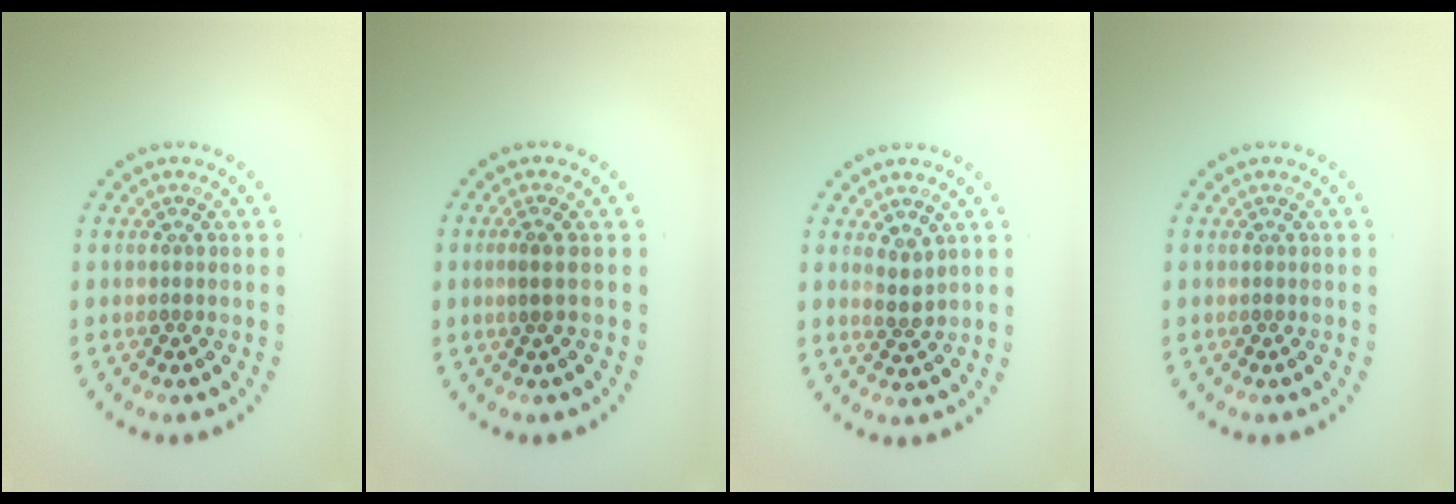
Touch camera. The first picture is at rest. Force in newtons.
{"total": 1.1, "press": 0.8, "slide": 0.7}
{"total": 1.6, "press": 1.3, "slide": 0.9}
{"total": 0.0}